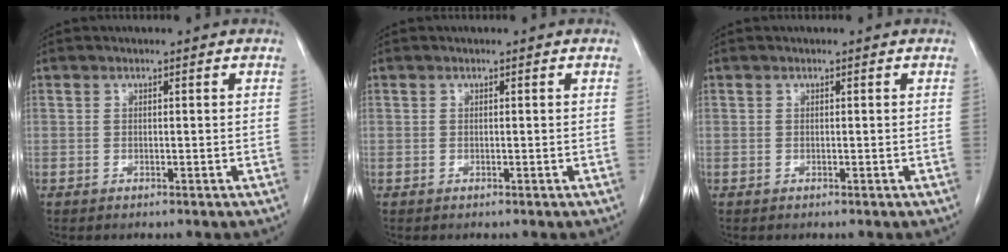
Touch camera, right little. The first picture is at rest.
{"total": 0.0}
{"total": 0.0}